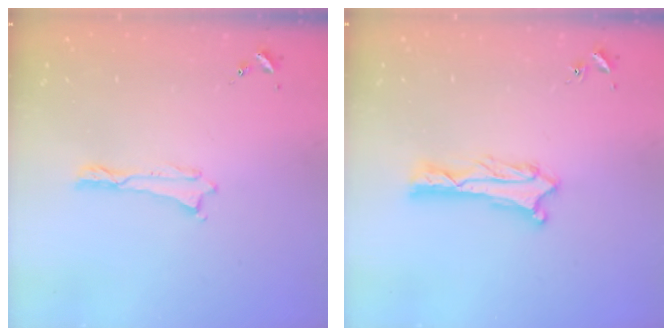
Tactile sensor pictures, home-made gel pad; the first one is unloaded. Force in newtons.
{"total": 1.2, "press": 1.1, "slide": 0.1}